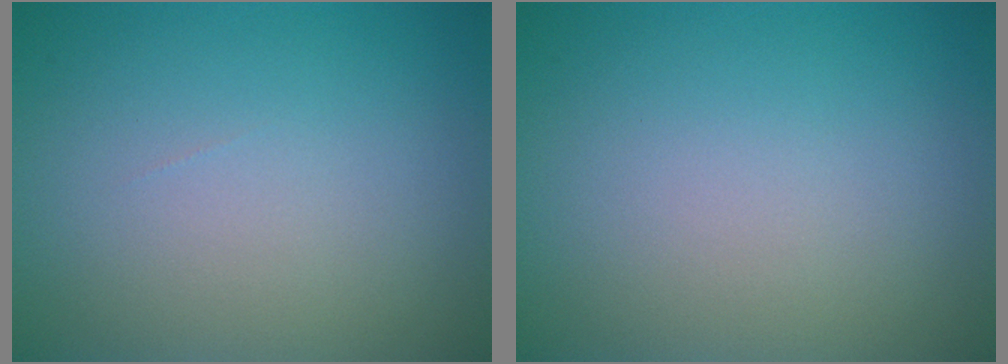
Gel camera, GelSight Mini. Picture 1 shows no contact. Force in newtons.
{"total": 0.0}